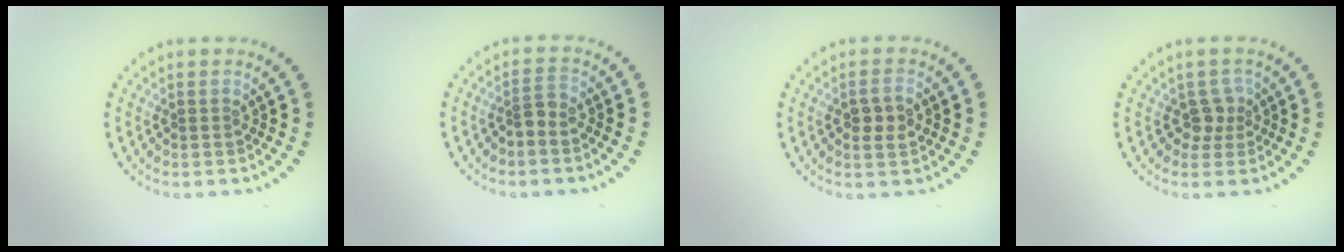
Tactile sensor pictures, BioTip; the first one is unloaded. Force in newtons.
{"total": 1.5, "press": 1.2, "slide": 1.0}
{"total": 2.0, "press": 2.0, "slide": 0.2}
{"total": 1.8, "press": 1.3, "slide": 1.2}